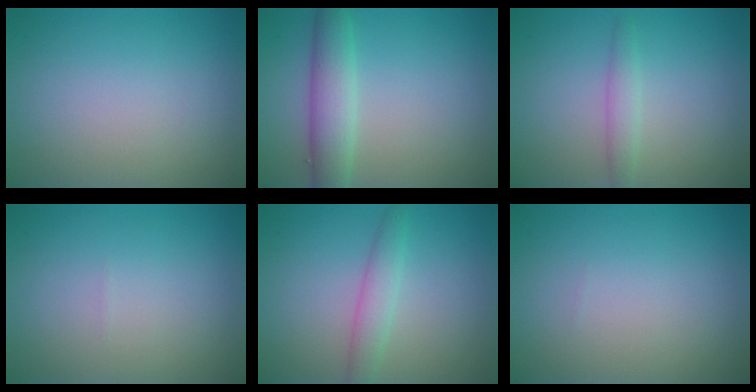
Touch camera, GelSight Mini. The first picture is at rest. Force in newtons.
{"total": 3.9, "press": 3.9, "slide": 0.1}
{"total": 1.6, "press": 1.6, "slide": 0.0}
{"total": 0.0}
{"total": 2.2, "press": 2.2, "slide": 0.0}
{"total": 0.0}